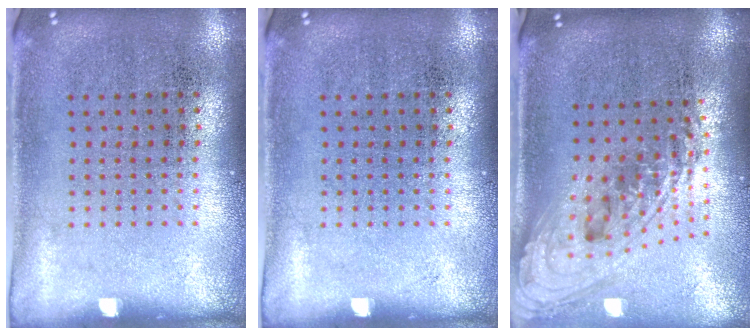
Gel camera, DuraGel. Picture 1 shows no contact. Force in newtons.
{"total": 0.0}
{"total": 2.3, "press": 1.6, "slide": 1.7}